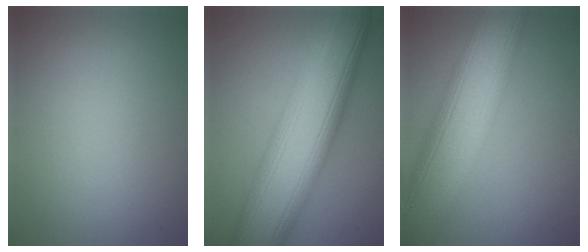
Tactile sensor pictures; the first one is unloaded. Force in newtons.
{"total": 14.4, "press": 14.3, "slide": 0.4}
{"total": 13.3, "press": 13.2, "slide": 1.1}